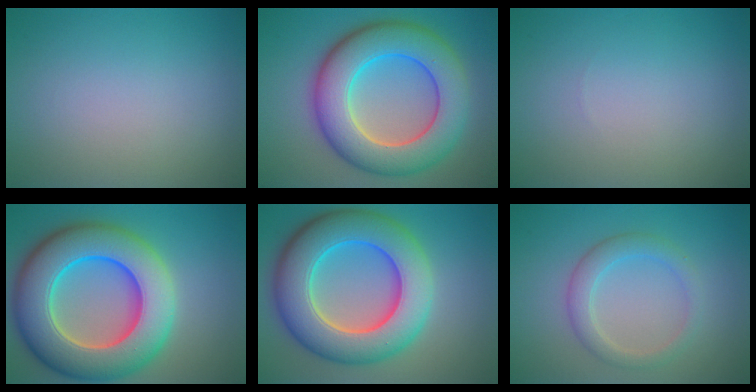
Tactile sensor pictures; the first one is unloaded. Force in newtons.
{"total": 10.7, "press": 10.7, "slide": 0.4}
{"total": 0.0}
{"total": 13.2, "press": 13.1, "slide": 2.1}
{"total": 11.5, "press": 11.5, "slide": 0.4}
{"total": 2.8, "press": 2.8, "slide": 0.2}